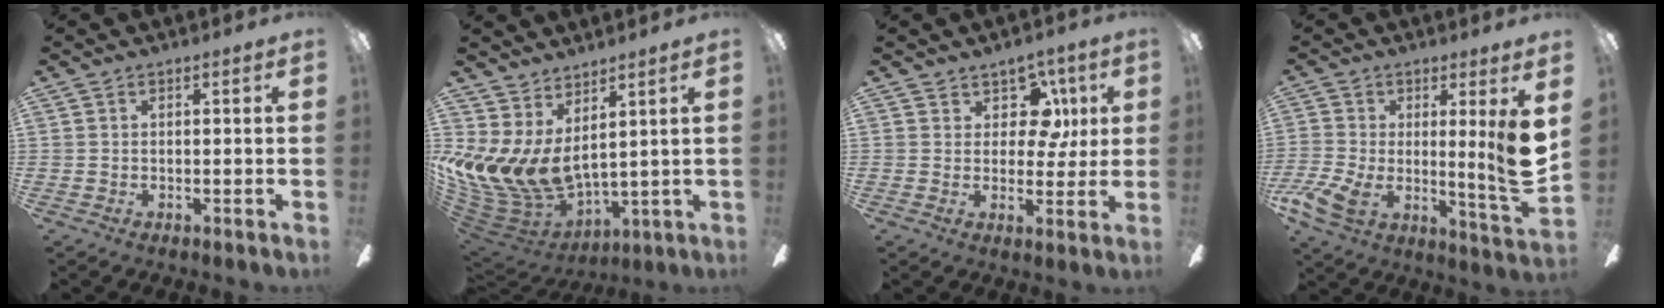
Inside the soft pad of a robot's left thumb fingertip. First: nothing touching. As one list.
[{"total": 11.9, "force": [2.1, 7.5, 9.1], "torque": [-0.225, -0.045, 0.046]}, {"total": 9.1, "force": [3.9, 6.6, 5.0], "torque": [-0.067, -0.006, 0.071]}, {"total": 15.4, "force": [0.5, 5.0, 14.6], "torque": [-0.250, -0.031, 0.011]}]